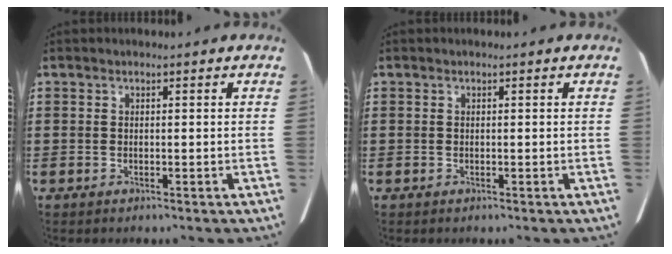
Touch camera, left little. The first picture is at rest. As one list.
[{"total": 0.0}]